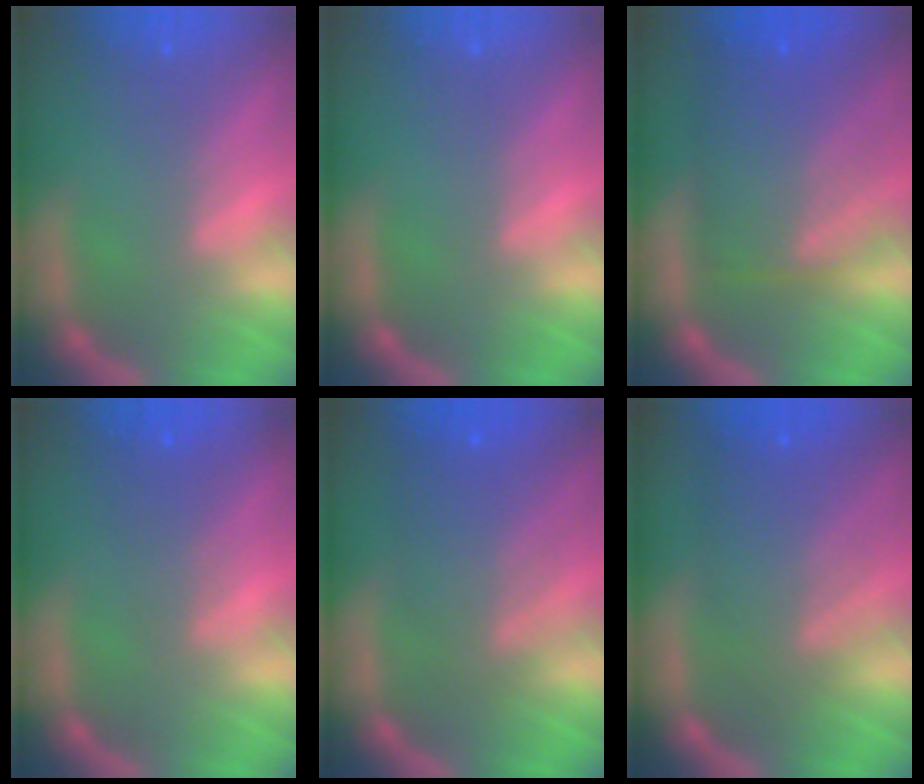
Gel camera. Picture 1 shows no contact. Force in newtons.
{"total": 0.0}
{"total": 8.6}
{"total": 2.5}
{"total": 6.0}
{"total": 7.1}